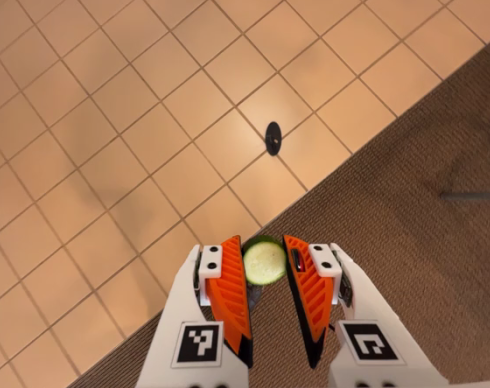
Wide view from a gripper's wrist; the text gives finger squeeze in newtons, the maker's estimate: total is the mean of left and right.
{"total": 7.9, "left": 8.1, "right": 7.7}